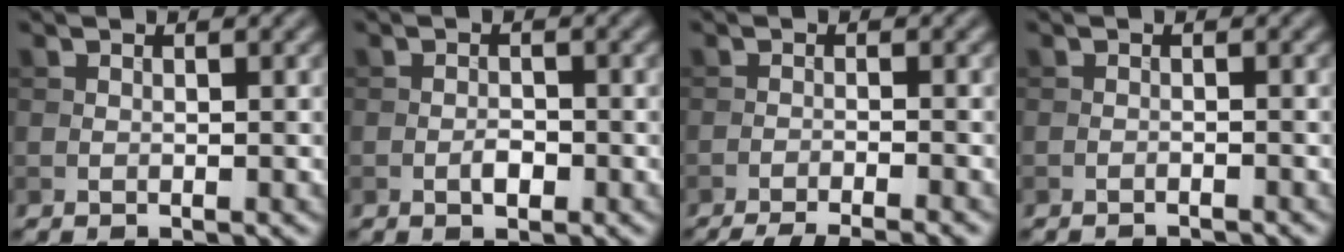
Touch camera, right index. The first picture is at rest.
{"total": 1.5, "force": [-0.6, 0.7, 1.1], "torque": [-0.019, 0.001, -0.013]}
{"total": 6.1, "force": [-5.2, 1.1, 3.0], "torque": [-0.044, -0.014, -0.080]}
{"total": 1.7, "force": [-1.6, 0.1, 0.4], "torque": [0.000, 0.000, -0.025]}